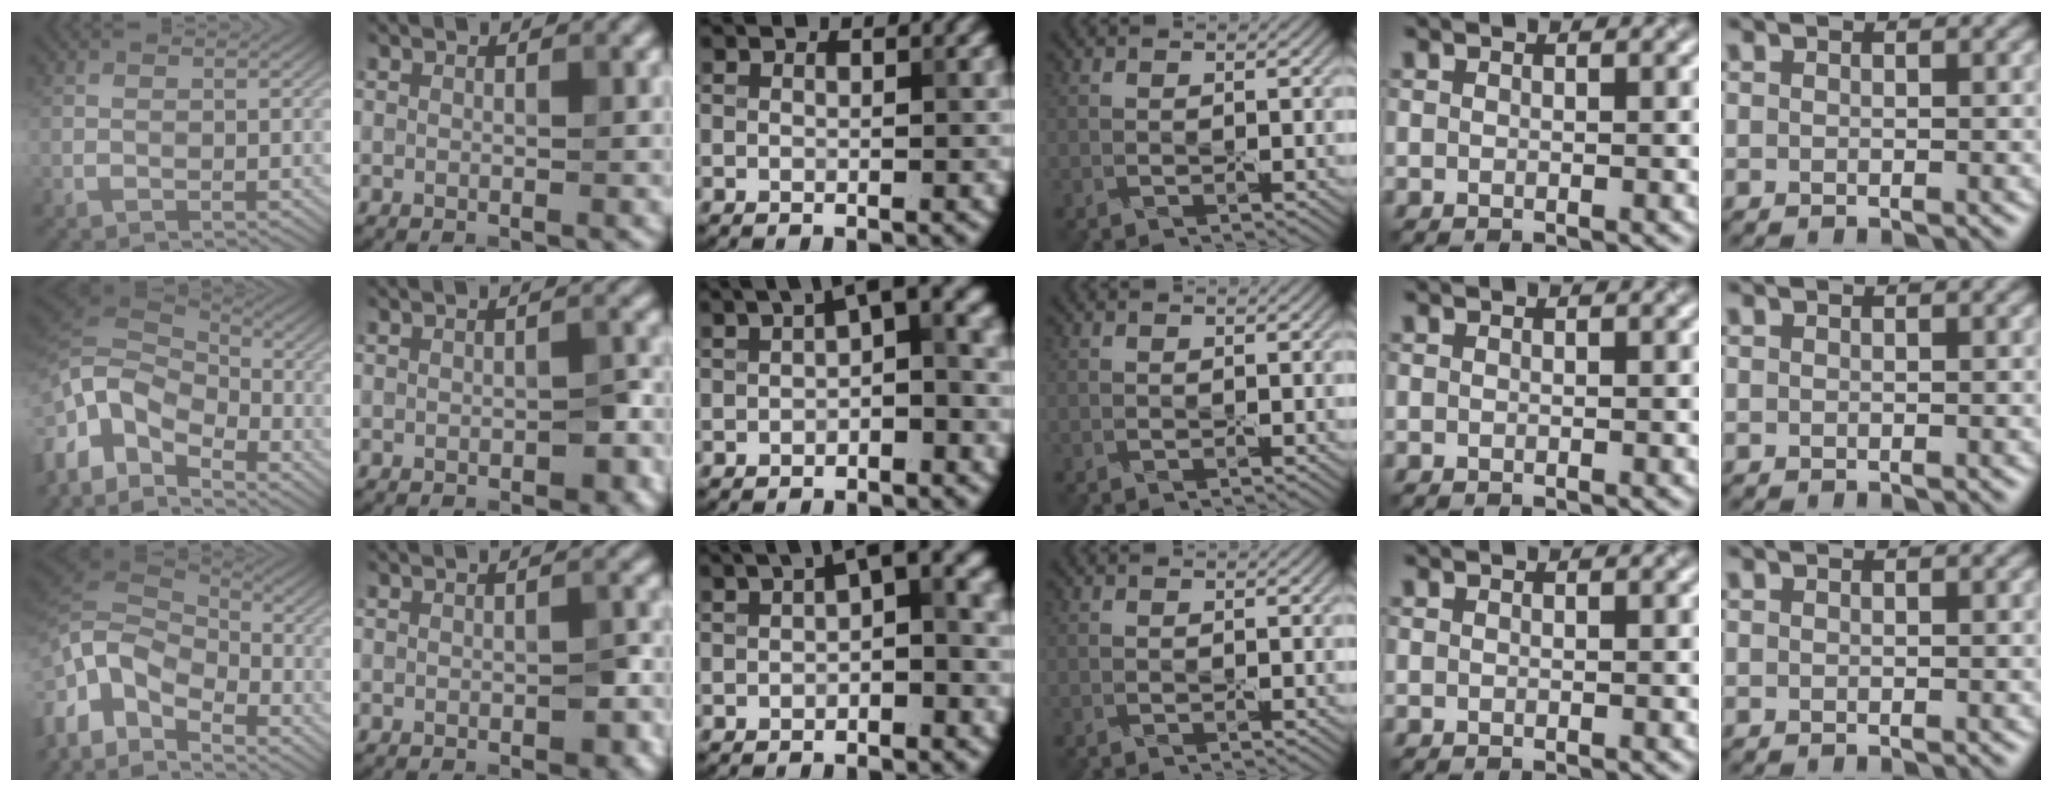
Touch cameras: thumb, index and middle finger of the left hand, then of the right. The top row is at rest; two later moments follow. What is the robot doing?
{"motion": "peel", "object": "velcro strap"}